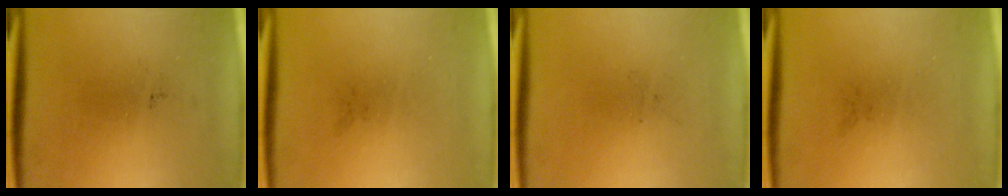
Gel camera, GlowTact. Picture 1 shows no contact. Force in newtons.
{"total": 0.0}
{"total": 0.0}
{"total": 0.0}